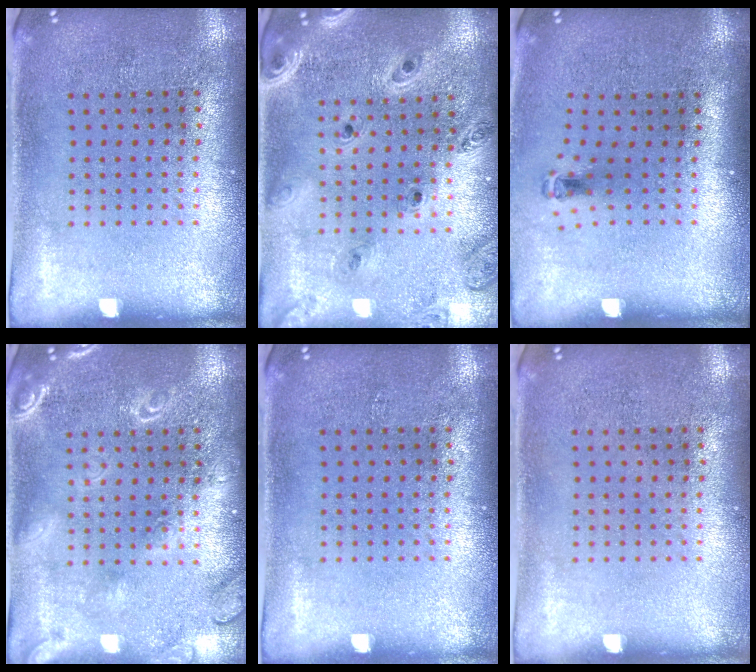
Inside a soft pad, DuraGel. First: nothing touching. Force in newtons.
{"total": 1.3, "press": 1.3, "slide": 0.2}
{"total": 0.7, "press": 0.4, "slide": 0.6}
{"total": 1.8, "press": 1.8, "slide": 0.2}
{"total": 0.0}
{"total": 0.0}